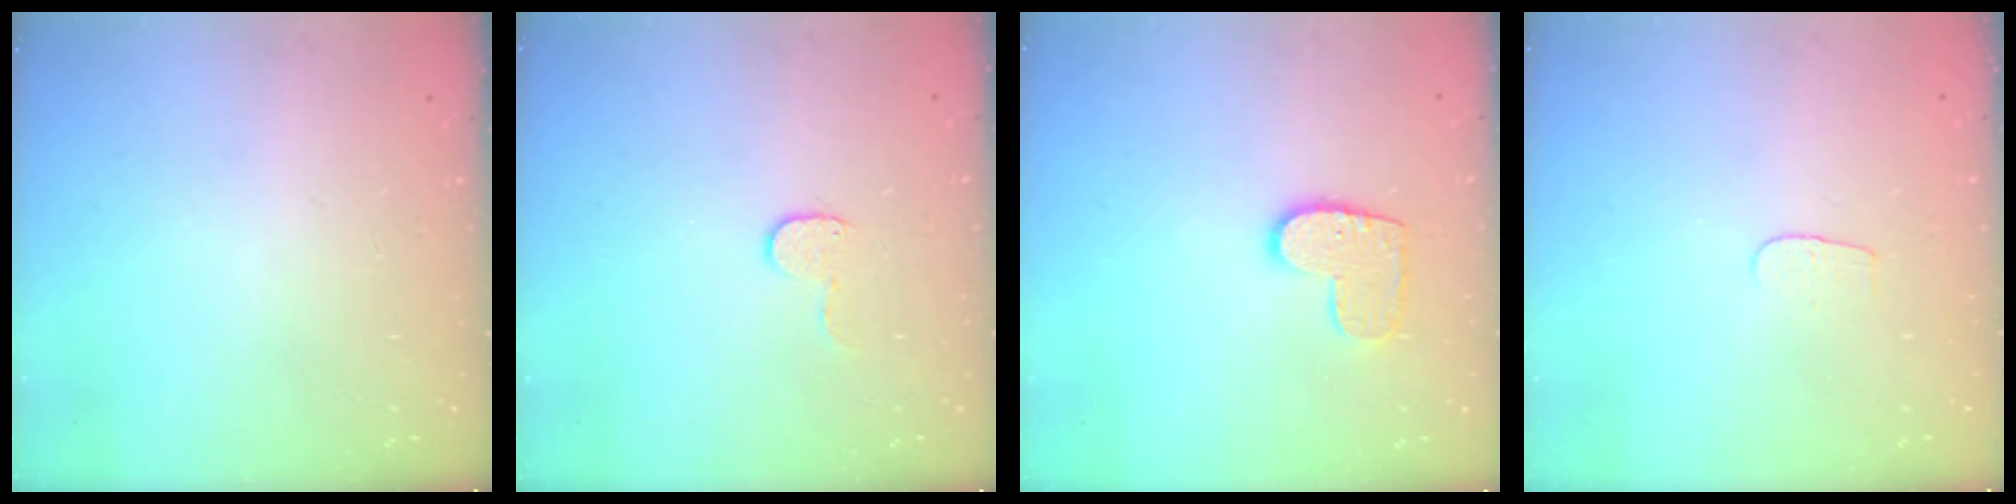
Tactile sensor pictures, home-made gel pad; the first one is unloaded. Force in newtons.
{"total": 4.6, "press": 4.6, "slide": 0.4}
{"total": 9.7, "press": 9.7, "slide": 0.3}
{"total": 3.1, "press": 3.1, "slide": 0.2}